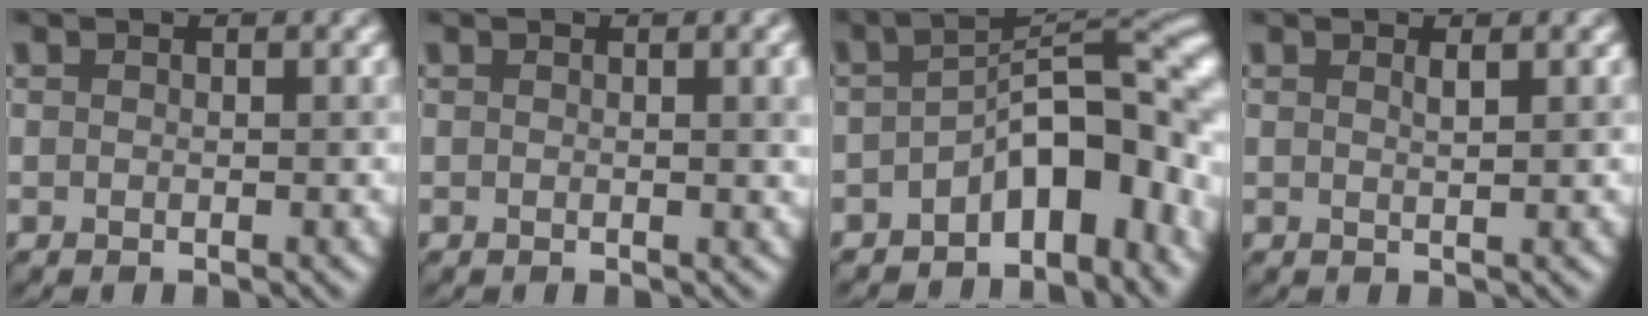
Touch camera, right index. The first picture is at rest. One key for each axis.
{"total": 2.6, "fx": 0.4, "fy": 0.9, "fz": 2.4, "tx": -0.016, "ty": 0.009, "tz": 0.001}
{"total": 8.7, "fx": -3.2, "fy": 3.9, "fz": 7.1, "tx": -0.082, "ty": 0.018, "tz": -0.057}
{"total": 0.8, "fx": 0.5, "fy": 0.2, "fz": 0.6, "tx": -0.002, "ty": 0.007, "tz": 0.008}